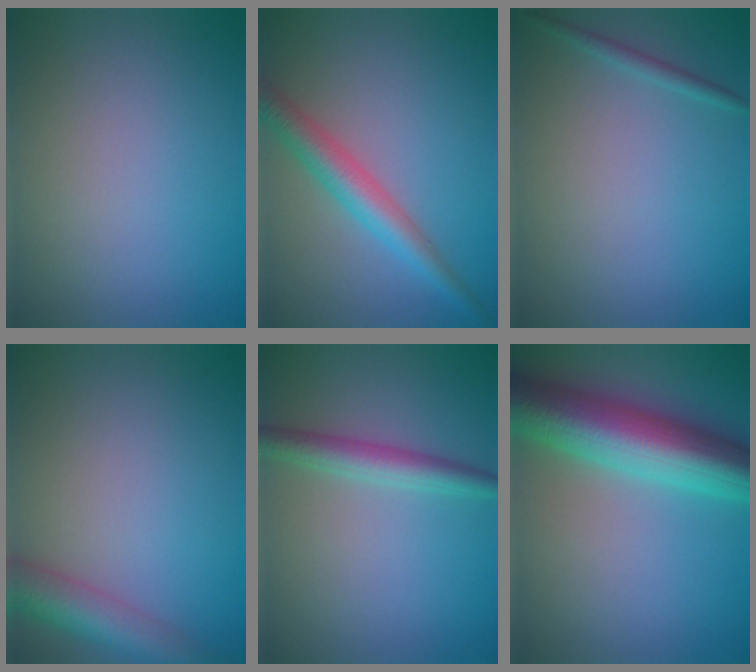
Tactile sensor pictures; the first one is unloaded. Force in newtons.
{"total": 4.0, "press": 4.0, "slide": 0.0}
{"total": 1.0, "press": 1.0, "slide": 0.1}
{"total": 4.9, "press": 4.9, "slide": 0.2}
{"total": 3.0, "press": 3.0, "slide": 0.1}
{"total": 10.5, "press": 10.5, "slide": 0.2}